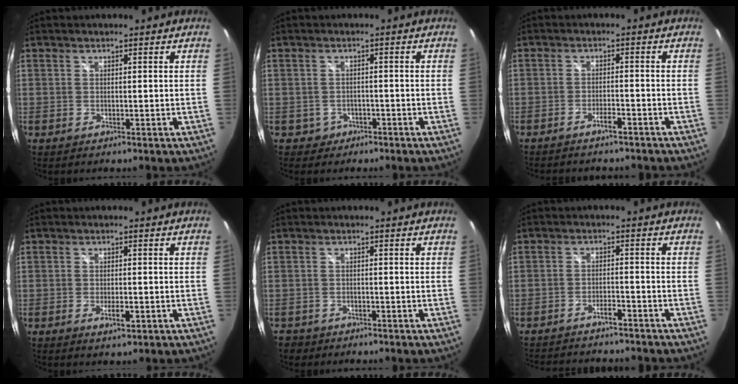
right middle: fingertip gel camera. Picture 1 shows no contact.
{"total": 2.6, "force": [-1.3, 2.3, 0.2], "torque": [-0.013, 0.003, -0.018]}
{"total": 4.1, "force": [-3.7, 0.9, 1.6], "torque": [-0.043, -0.004, -0.056]}
{"total": 2.7, "force": [-1.2, 1.0, 2.2], "torque": [-0.042, -0.006, -0.018]}
{"total": 2.8, "force": [-2.1, 1.9, 0.5], "torque": [-0.020, -0.005, -0.036]}
{"total": 11.1, "force": [-10.0, 2.2, 4.2], "torque": [-0.099, -0.004, -0.144]}